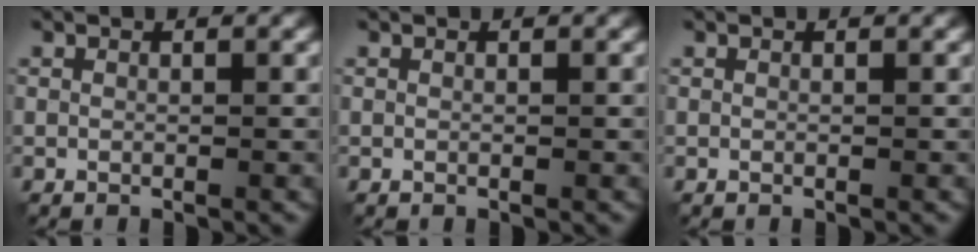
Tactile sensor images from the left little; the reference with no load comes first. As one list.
[{"total": 0.0}, {"total": 0.0}]